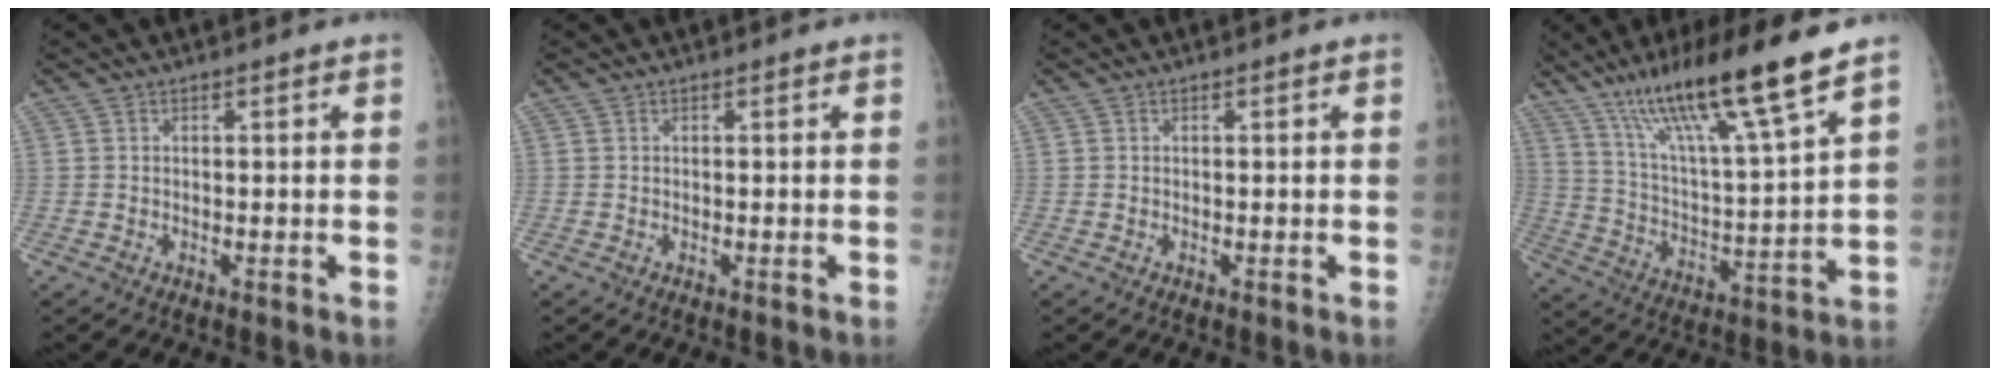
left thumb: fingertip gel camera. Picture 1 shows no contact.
{"total": 0.0}
{"total": 0.0}
{"total": 19.3, "force": [13.2, 1.6, 14.0], "torque": [-0.233, -0.056, 0.233]}